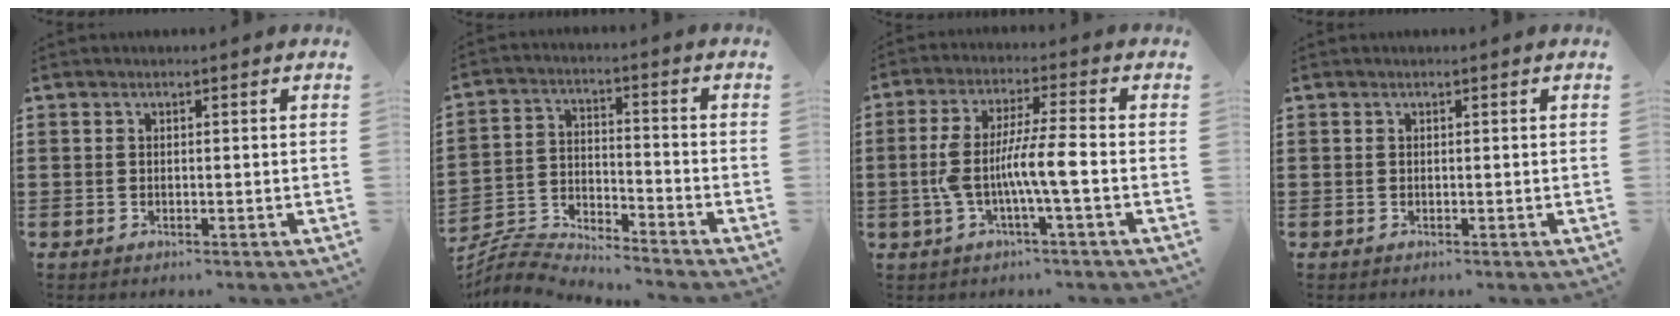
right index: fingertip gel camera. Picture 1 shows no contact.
{"total": 5.4, "force": [-5.4, 0.4, 0.4], "torque": [-0.028, -0.005, -0.116]}
{"total": 7.7, "force": [-2.0, 0.5, 7.5], "torque": [-0.151, -0.007, -0.044]}
{"total": 0.0}